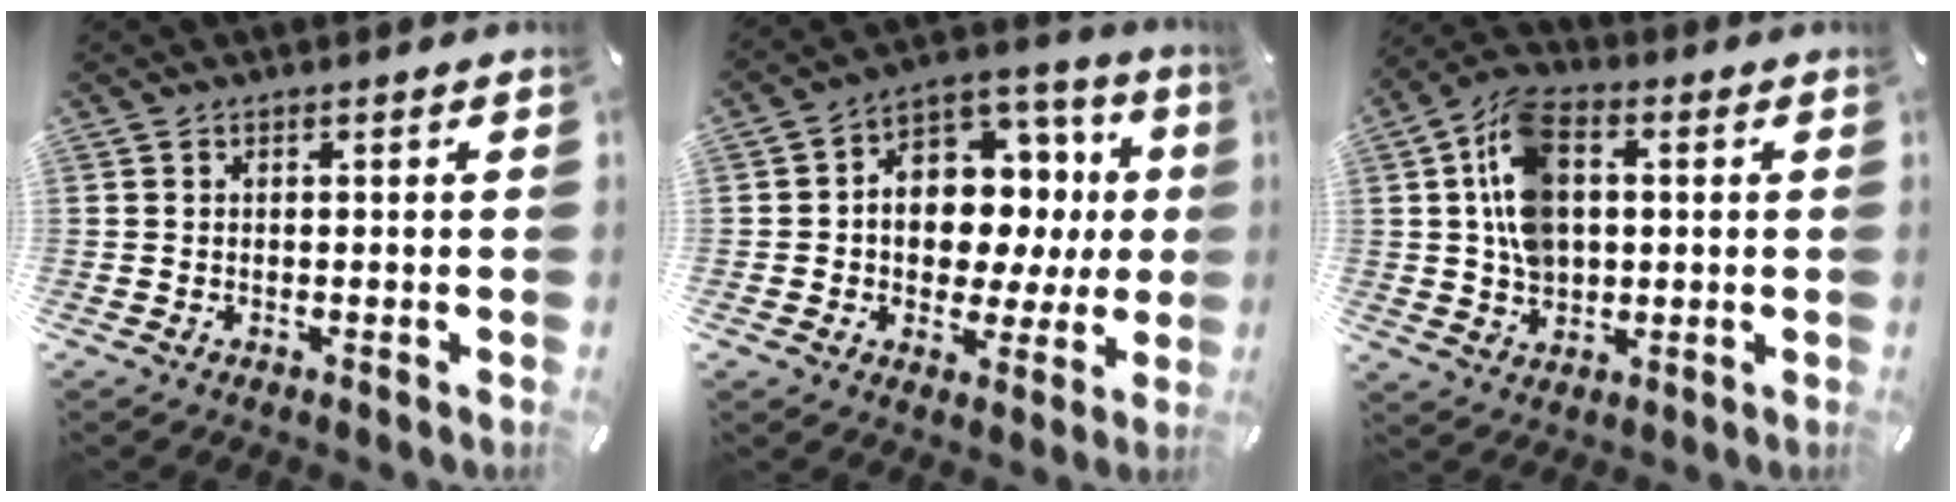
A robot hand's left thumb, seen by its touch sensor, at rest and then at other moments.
{"total": 12.4, "force": [0.9, 10.3, 6.9], "torque": [-0.096, -0.020, 0.027]}
{"total": 12.7, "force": [1.9, 9.3, 8.4], "torque": [-0.174, 0.014, 0.037]}